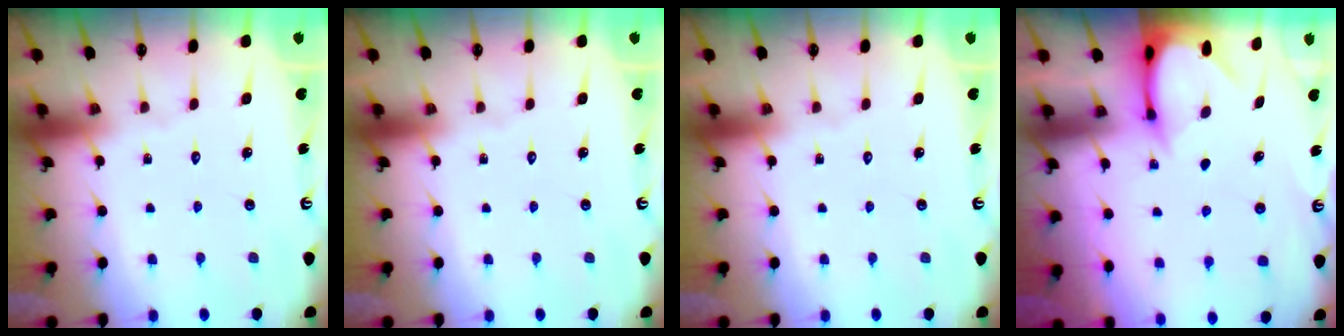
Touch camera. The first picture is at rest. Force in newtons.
{"total": 0.0}
{"total": 0.0}
{"total": 3.4, "press": 3.4, "slide": 0.3}